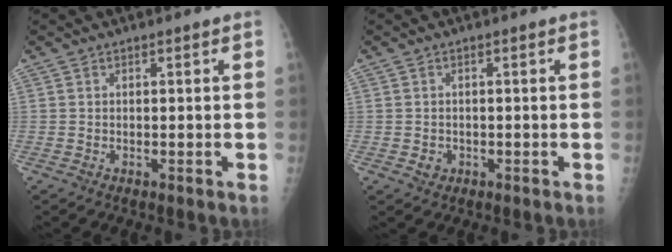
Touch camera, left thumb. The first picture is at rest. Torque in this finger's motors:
{"motor_torque": [-0.35, -0.31, 0.00, -0.02, 0.00]}